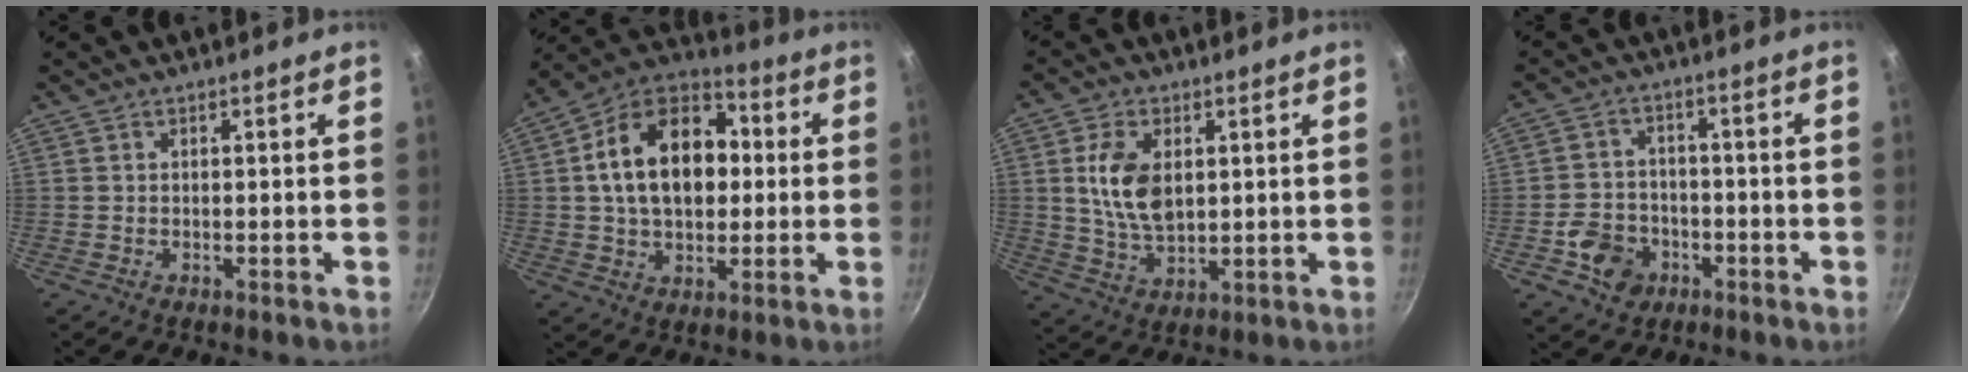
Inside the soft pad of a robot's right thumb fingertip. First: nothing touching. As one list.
[{"total": 19.8, "force": [2.1, 13.4, 14.4], "torque": [-0.208, 0.031, 0.020]}, {"total": 10.3, "force": [2.0, 6.3, 8.0], "torque": [-0.142, -0.013, 0.043]}, {"total": 8.0, "force": [-3.3, 6.6, 3.2], "torque": [-0.037, 0.034, -0.056]}]